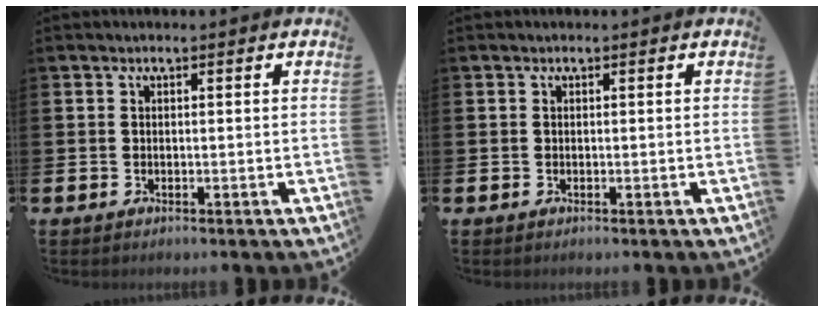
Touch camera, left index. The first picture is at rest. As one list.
[{"total": 0.0}]